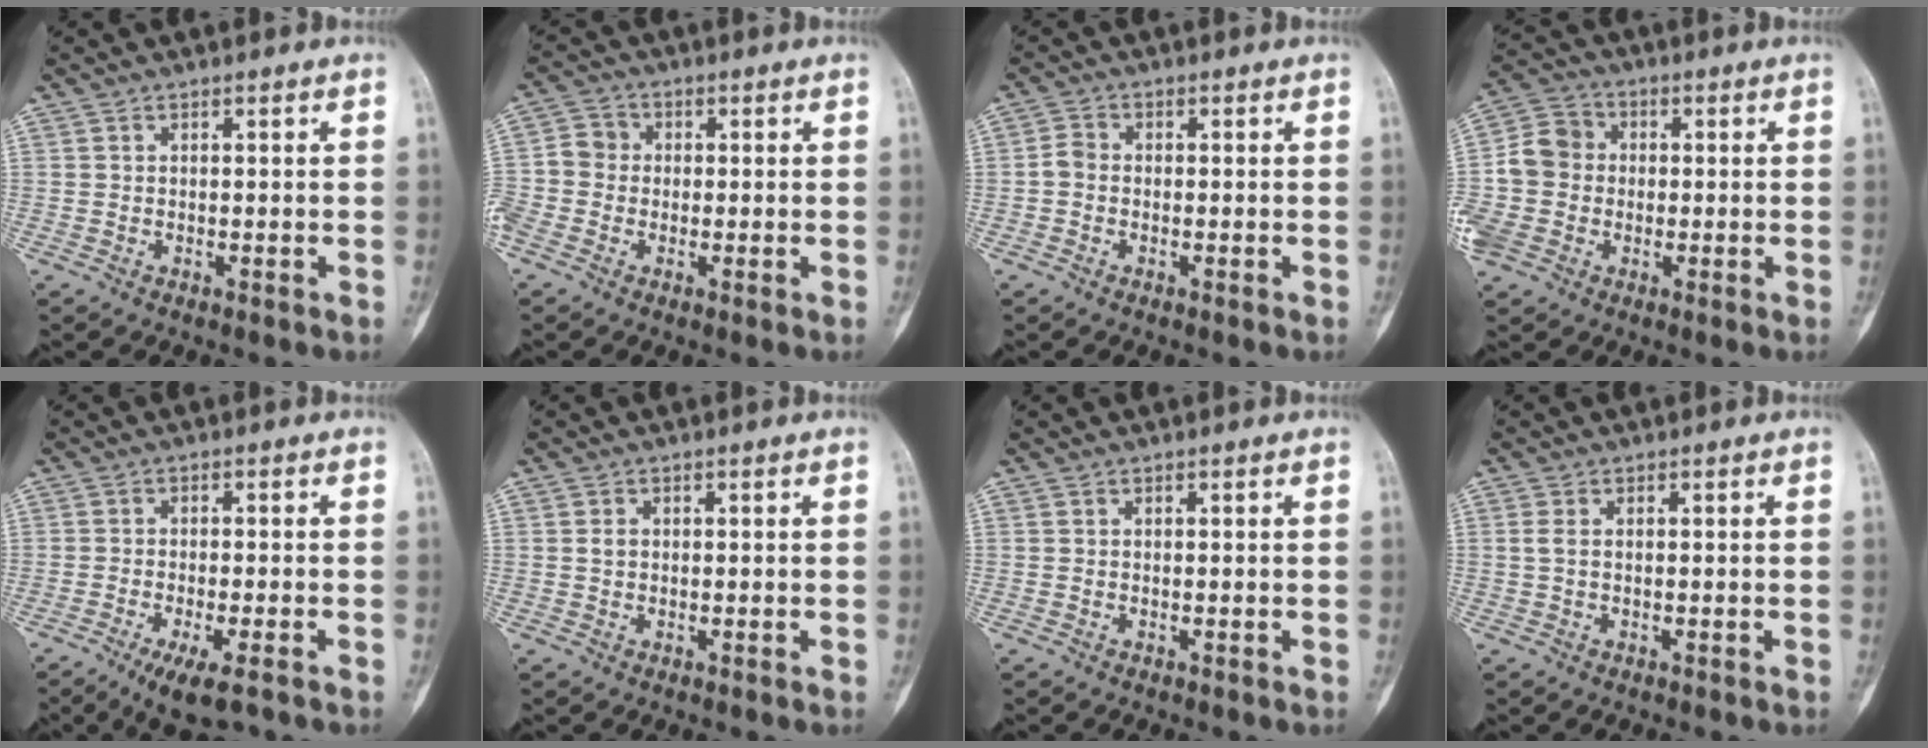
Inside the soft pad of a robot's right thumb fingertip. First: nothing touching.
{"total": 7.3, "force": [-1.5, 6.3, 3.5], "torque": [-0.071, 0.018, -0.035]}
{"total": 2.3, "force": [-0.6, 1.8, 1.3], "torque": [-0.022, 0.007, -0.021]}
{"total": 11.8, "force": [-1.3, 10.3, 5.5], "torque": [-0.112, 0.030, -0.029]}
{"total": 6.5, "force": [-3.8, 1.5, 5.1], "torque": [-0.084, -0.004, -0.061]}
{"total": 1.2, "force": [0.1, 1.0, 0.7], "torque": [-0.011, 0.003, 0.002]}
{"total": 0.0}
{"total": 1.4, "force": [-0.1, 0.7, 1.2], "torque": [-0.028, -0.001, -0.004]}